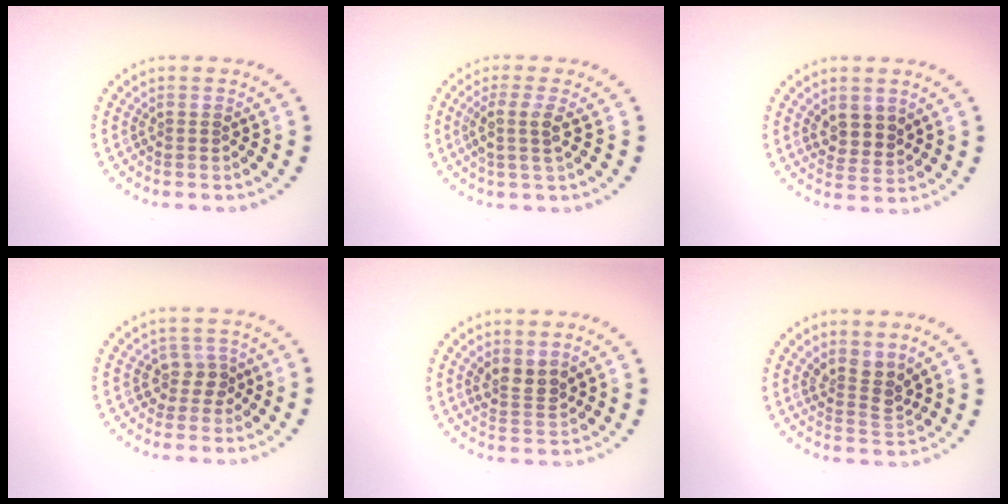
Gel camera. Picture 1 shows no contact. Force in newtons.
{"total": 2.5, "press": 2.0, "slide": 1.5}
{"total": 2.6, "press": 2.3, "slide": 1.1}
{"total": 1.8, "press": 1.5, "slide": 1.0}
{"total": 2.5, "press": 2.2, "slide": 1.2}
{"total": 2.6, "press": 1.9, "slide": 1.7}